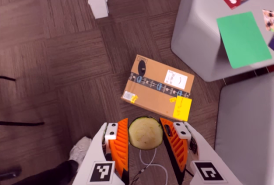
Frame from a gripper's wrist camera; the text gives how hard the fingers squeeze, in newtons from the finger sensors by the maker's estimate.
{"total": 7.5, "left": 7.8, "right": 7.2}